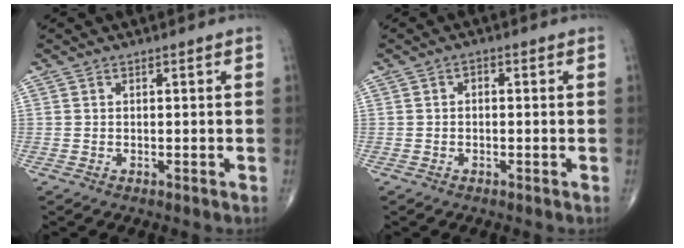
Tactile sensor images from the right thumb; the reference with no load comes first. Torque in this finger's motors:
{"motor_torque": [-0.33, -0.14, -0.07, -0.16, 0.00]}